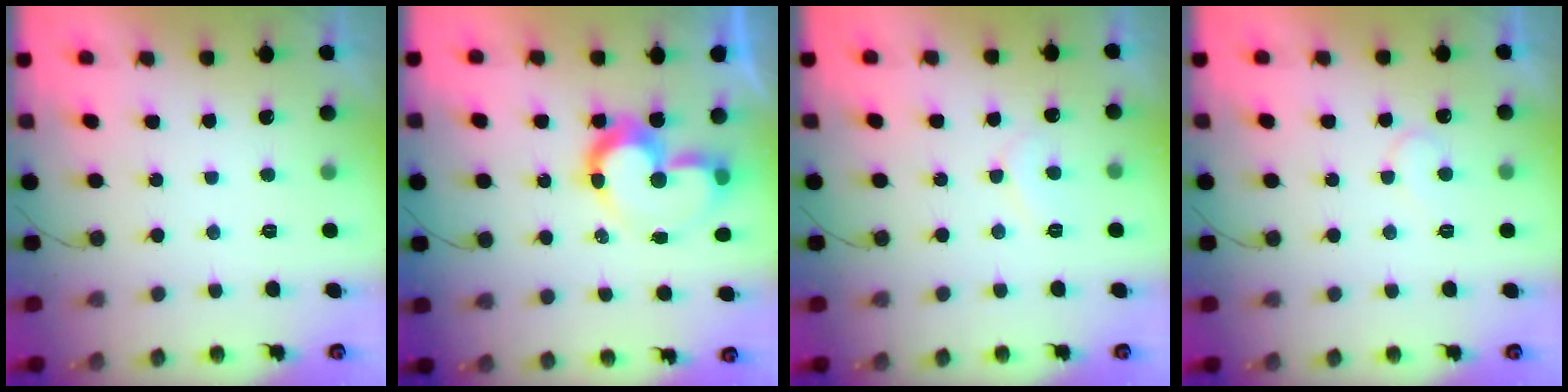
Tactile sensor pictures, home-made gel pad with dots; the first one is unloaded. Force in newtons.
{"total": 10.1, "press": 9.8, "slide": 2.4}
{"total": 5.7, "press": 5.7, "slide": 0.4}
{"total": 5.1, "press": 5.1, "slide": 0.3}